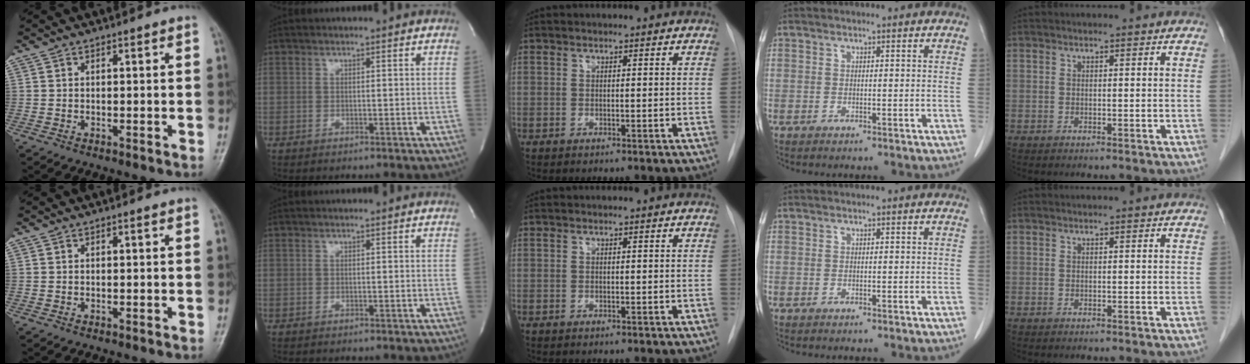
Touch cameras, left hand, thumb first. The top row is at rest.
{}